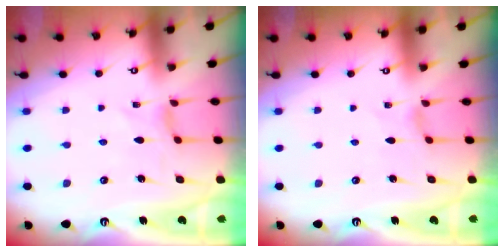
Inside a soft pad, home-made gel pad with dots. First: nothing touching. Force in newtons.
{"total": 0.6, "press": 0.6, "slide": 0.2}